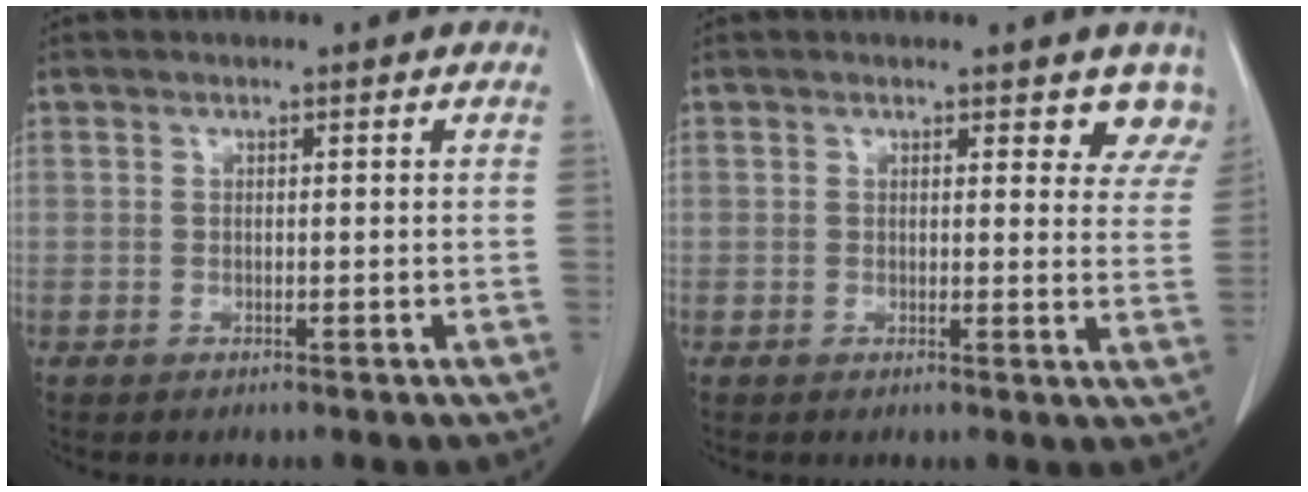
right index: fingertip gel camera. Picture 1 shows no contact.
{"total": 4.8, "force": [4.2, 2.0, 1.2], "torque": [0.010, -0.016, 0.029]}